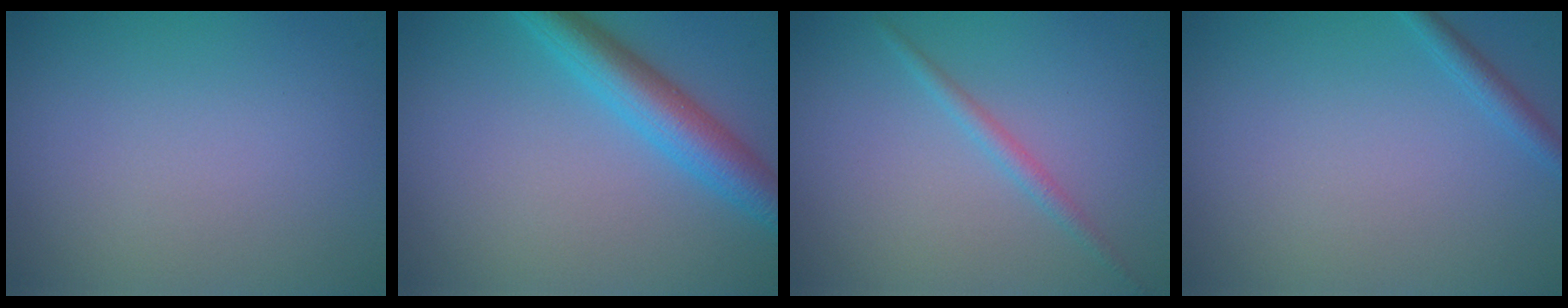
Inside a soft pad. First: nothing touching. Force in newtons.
{"total": 4.8, "press": 4.8, "slide": 0.1}
{"total": 1.3, "press": 1.3, "slide": 0.1}
{"total": 1.3, "press": 1.3, "slide": 0.1}